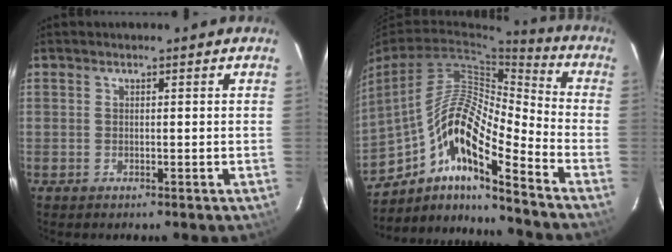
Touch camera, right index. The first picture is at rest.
{"total": 14.5, "force": [-7.9, 2.8, 11.9], "torque": [-0.193, 0.002, -0.151]}